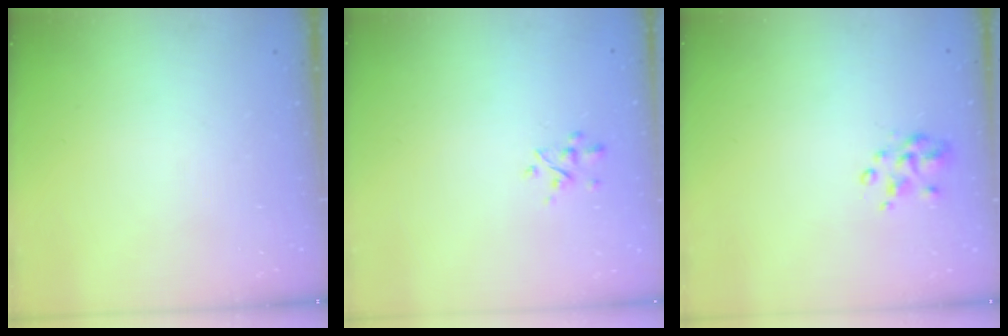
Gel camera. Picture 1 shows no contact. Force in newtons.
{"total": 2.8, "press": 2.7, "slide": 0.8}
{"total": 3.0, "press": 2.9, "slide": 1.1}